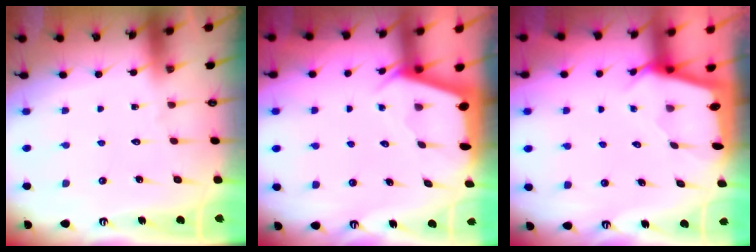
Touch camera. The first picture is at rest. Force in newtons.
{"total": 2.4, "press": 2.3, "slide": 0.3}
{"total": 2.1, "press": 2.1, "slide": 0.1}